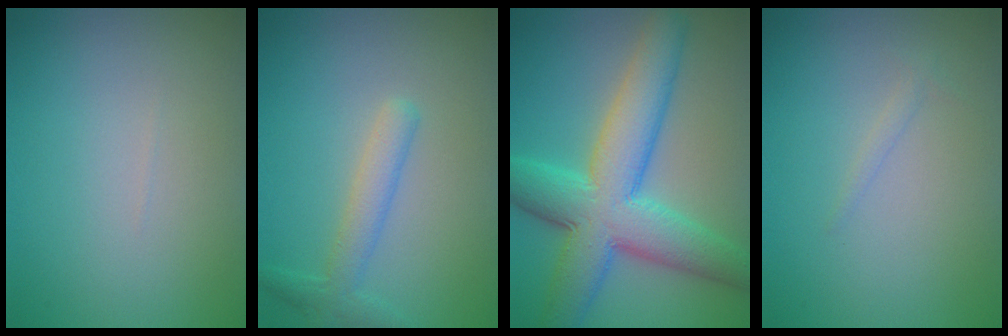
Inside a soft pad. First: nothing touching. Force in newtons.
{"total": 2.6, "press": 2.6, "slide": 0.1}
{"total": 9.8, "press": 9.8, "slide": 0.1}
{"total": 0.6, "press": 0.6, "slide": 0.1}